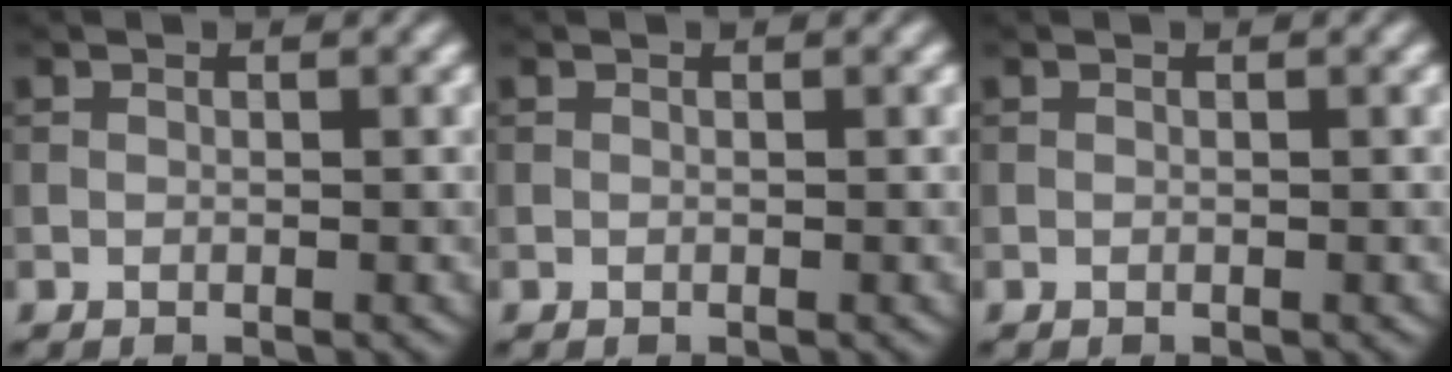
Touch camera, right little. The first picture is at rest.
{"total": 0.0}
{"total": 0.0}